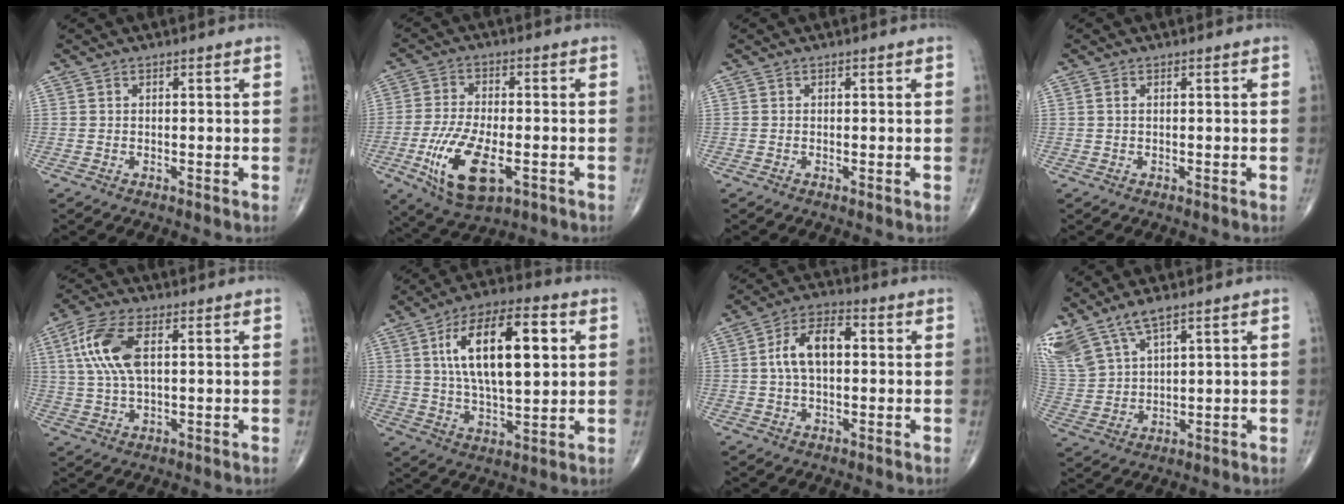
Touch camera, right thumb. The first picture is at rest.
{"total": 13.4, "force": [-4.3, 6.0, 11.2], "torque": [-0.218, -0.001, -0.070]}
{"total": 0.0}
{"total": 0.7, "force": [0.2, 0.3, 0.6], "torque": [-0.015, 0.005, 0.004]}
{"total": 10.8, "force": [2.7, 4.9, 9.2], "torque": [-0.209, 0.006, 0.053]}
{"total": 19.1, "force": [4.8, 8.0, 16.6], "torque": [-0.271, 0.001, 0.080]}
{"total": 9.2, "force": [0.9, 5.1, 7.7], "torque": [-0.142, 0.023, 0.010]}
{"total": 11.0, "force": [8.0, 3.8, 6.5], "torque": [-0.149, -0.022, 0.177]}